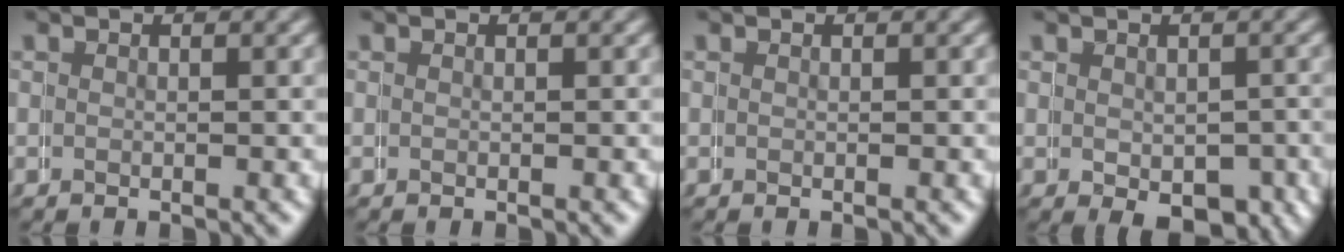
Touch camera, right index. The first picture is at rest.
{"total": 0.0}
{"total": 0.0}
{"total": 4.3, "force": [-1.8, 2.2, 3.2], "torque": [-0.026, -0.011, -0.021]}